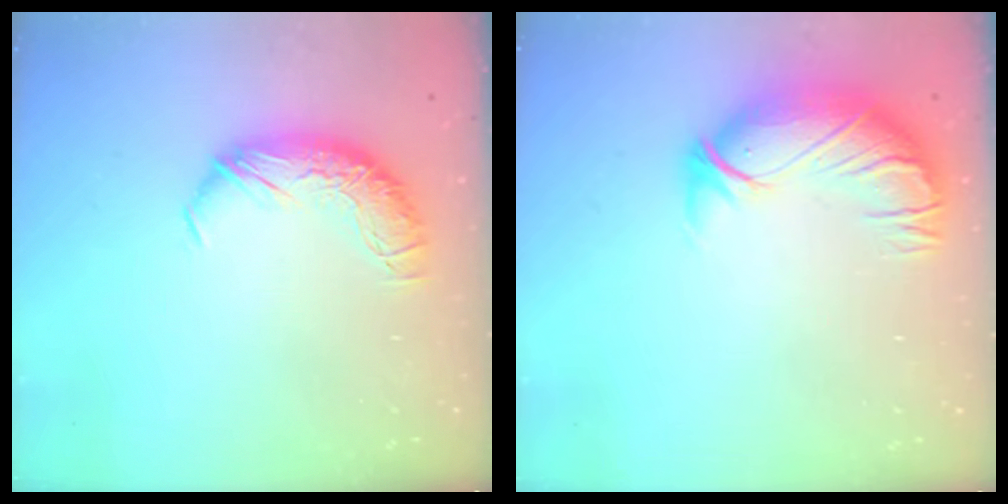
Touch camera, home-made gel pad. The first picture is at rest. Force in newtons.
{"total": 3.0, "press": 0.3, "slide": 3.0}